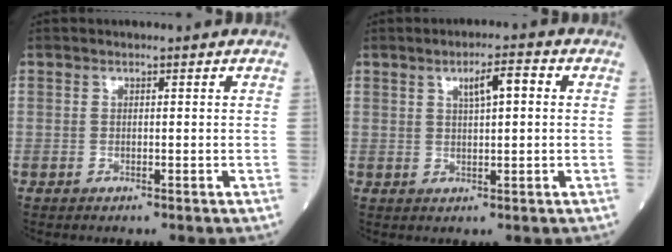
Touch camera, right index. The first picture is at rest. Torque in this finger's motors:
{"motor_torque": [0.10, 0.06, 0.05, 0.06]}